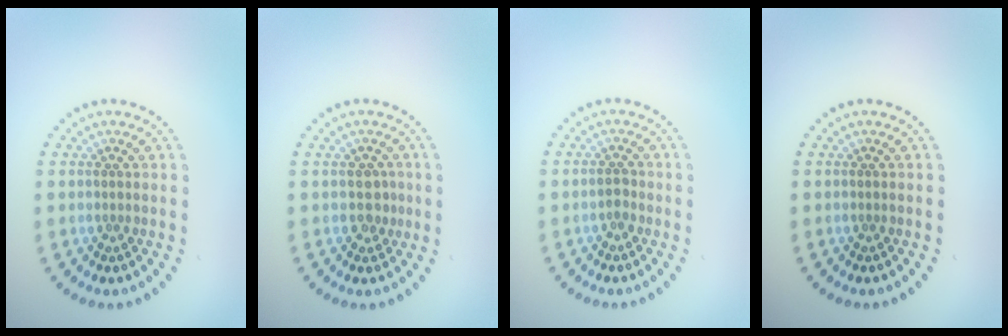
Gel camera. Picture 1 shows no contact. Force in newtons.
{"total": 1.4, "press": 1.3, "slide": 0.5}
{"total": 1.1, "press": 1.0, "slide": 0.3}
{"total": 0.0}